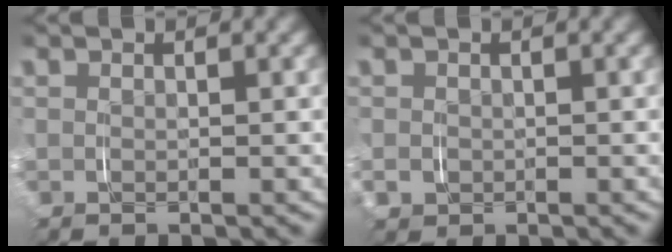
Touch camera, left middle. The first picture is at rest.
{"total": 1.6, "force": [-0.3, 1.5, 0.6], "torque": [-0.019, -0.010, 0.000]}